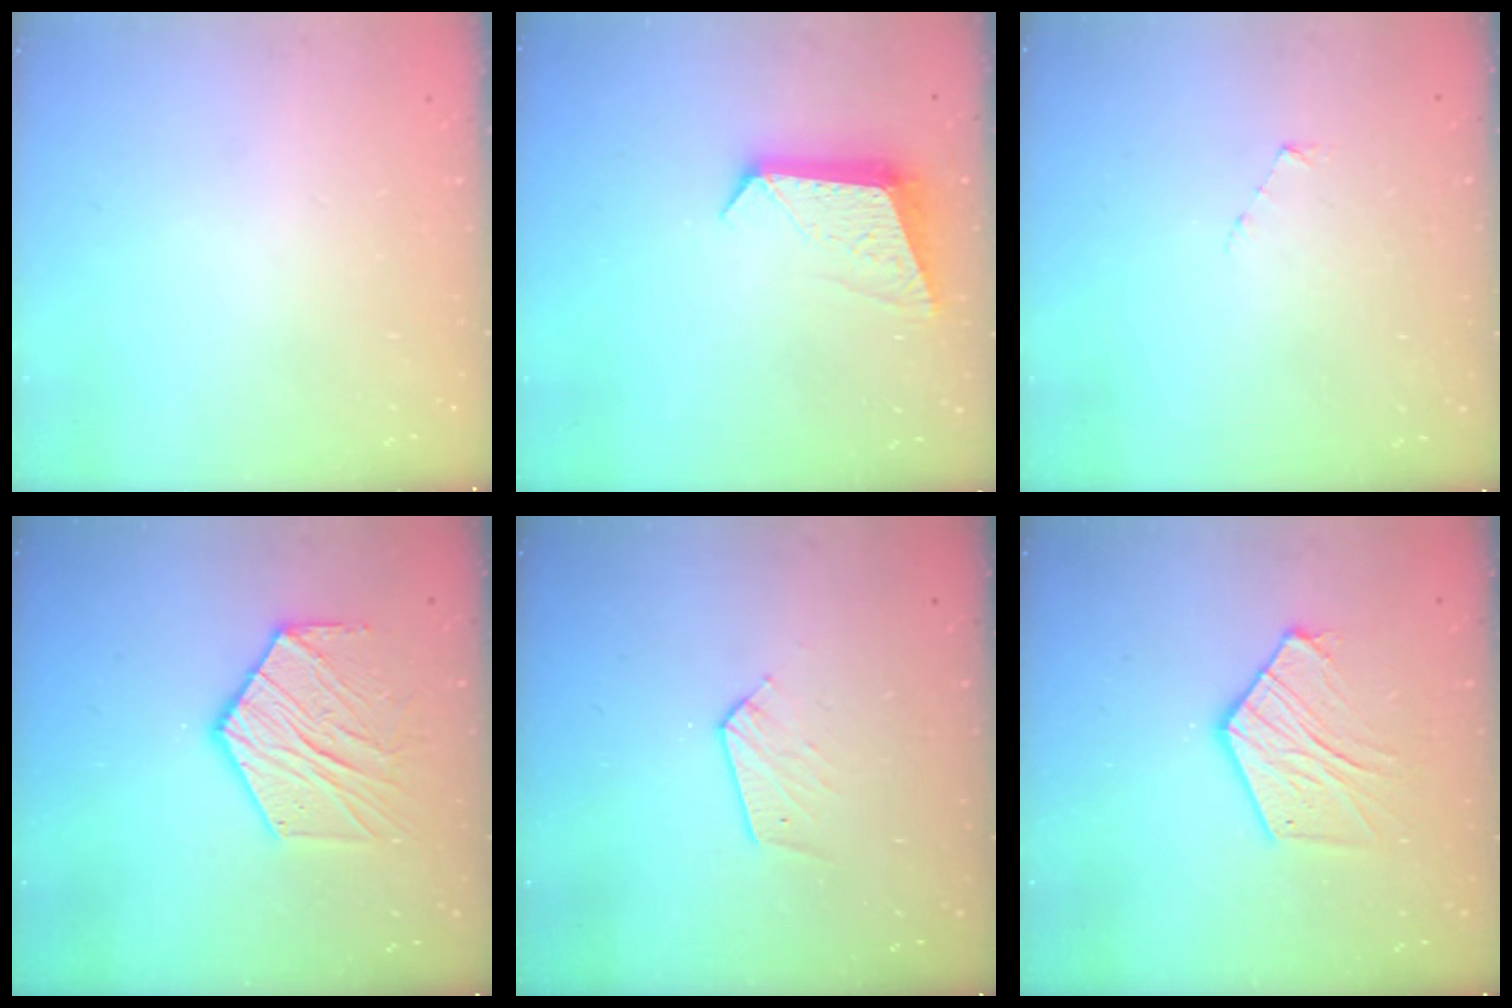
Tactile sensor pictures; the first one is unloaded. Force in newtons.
{"total": 9.9, "press": 9.9, "slide": 0.5}
{"total": 2.5, "press": 2.5, "slide": 0.2}
{"total": 13.5, "press": 13.4, "slide": 1.1}
{"total": 5.1, "press": 5.0, "slide": 0.5}
{"total": 11.4, "press": 11.4, "slide": 0.8}